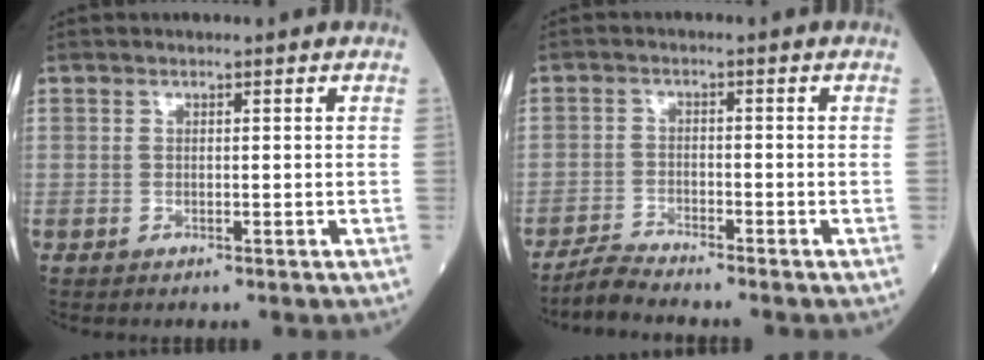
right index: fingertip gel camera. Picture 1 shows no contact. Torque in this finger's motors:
{"motor_torque": [-0.07, -0.54, 0.09, -0.01]}